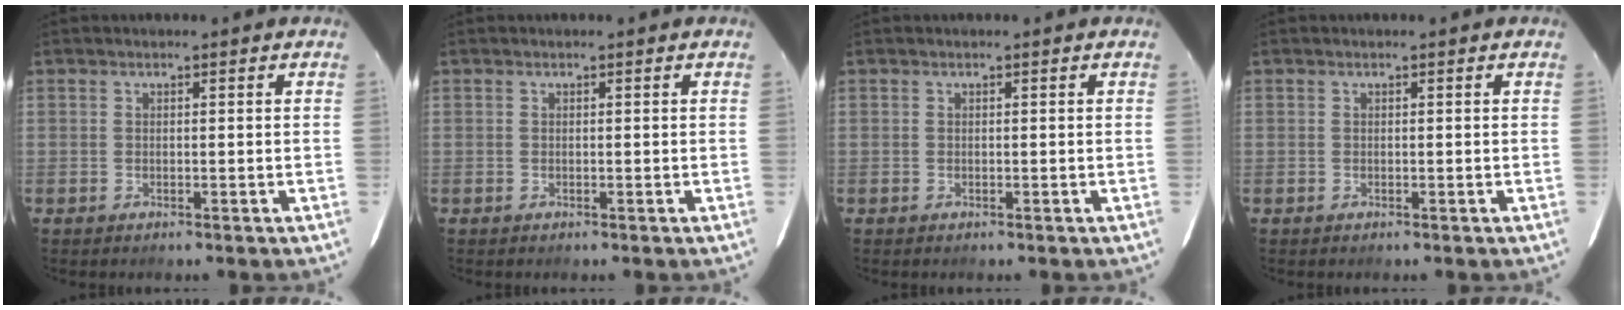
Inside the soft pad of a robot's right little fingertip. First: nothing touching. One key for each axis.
{"total": 0.0}
{"total": 0.0}
{"total": 0.0}